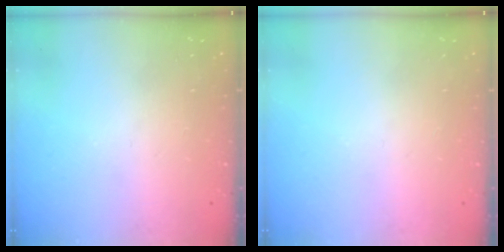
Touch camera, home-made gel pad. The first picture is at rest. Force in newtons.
{"total": 0.0}